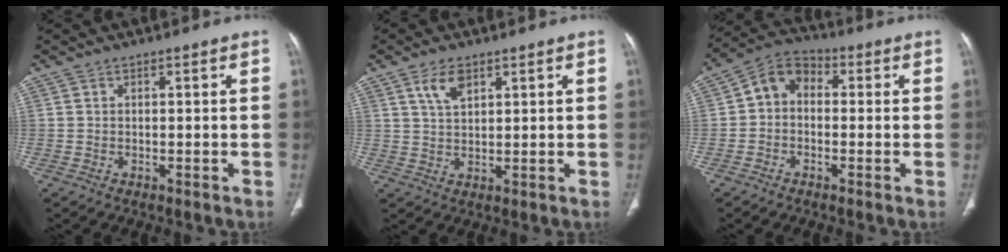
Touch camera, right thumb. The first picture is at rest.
{"total": 4.6, "force": [2.6, 2.2, 3.1], "torque": [-0.050, -0.010, 0.052]}
{"total": 6.9, "force": [-0.2, 5.4, 4.4], "torque": [-0.051, 0.023, -0.025]}